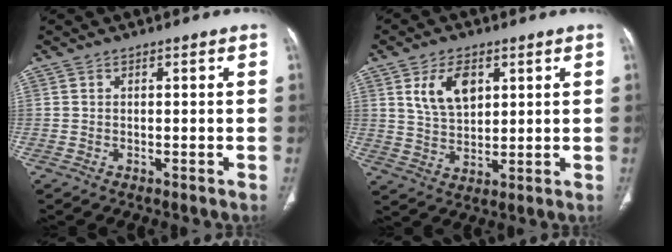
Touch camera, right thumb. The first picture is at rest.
{"total": 8.6, "force": [3.5, 5.1, 6.0], "torque": [-0.093, -0.015, 0.072]}